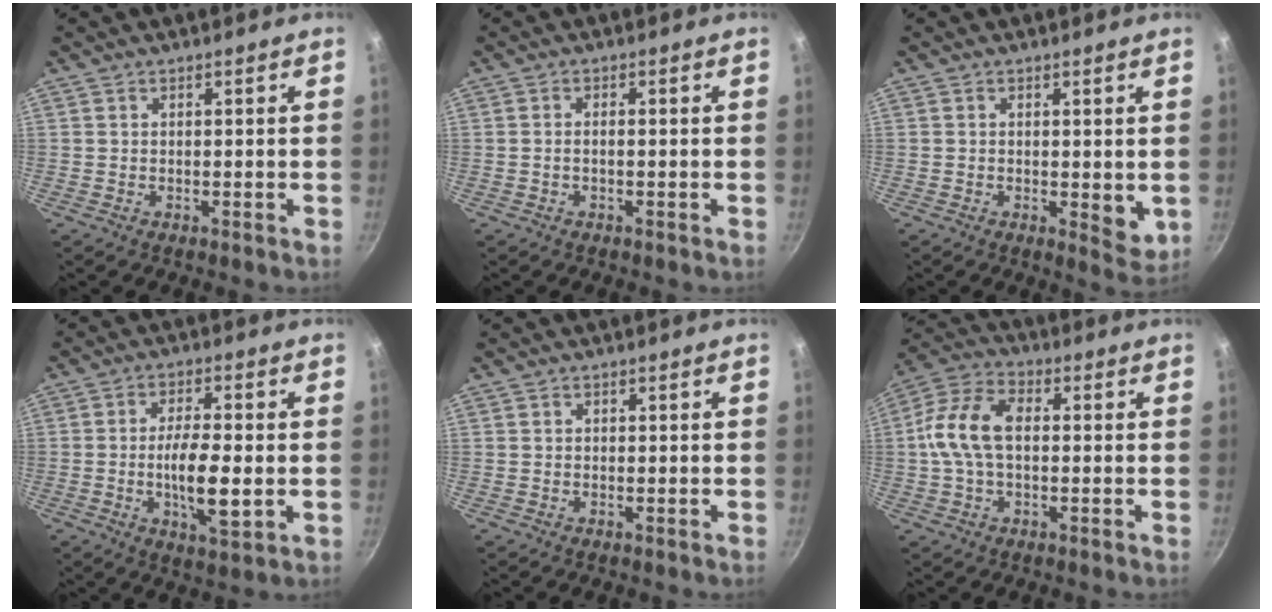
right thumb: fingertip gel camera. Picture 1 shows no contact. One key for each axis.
{"total": 1.2, "fx": -0.4, "fy": 0.4, "fz": 1.1, "tx": -0.030, "ty": 0.008, "tz": -0.010}
{"total": 4.6, "fx": 0.0, "fy": 2.3, "fz": 4.0, "tx": -0.057, "ty": -0.015, "tz": 0.002}
{"total": 9.9, "fx": -1.4, "fy": 3.3, "fz": 9.3, "tx": -0.166, "ty": 0.003, "tz": -0.025}
{"total": 0.0}
{"total": 11.7, "fx": 0.2, "fy": 7.2, "fz": 9.2, "tx": -0.172, "ty": 0.035, "tz": -0.012}